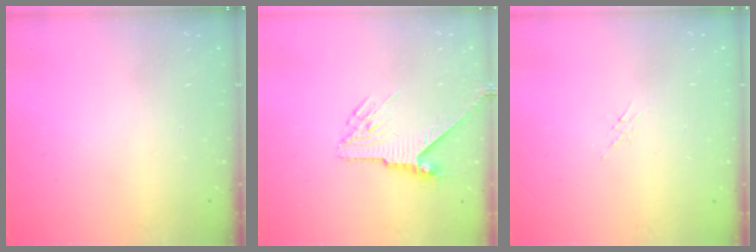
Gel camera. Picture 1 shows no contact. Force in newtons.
{"total": 6.0, "press": 6.0, "slide": 0.4}
{"total": 2.6, "press": 2.6, "slide": 0.2}